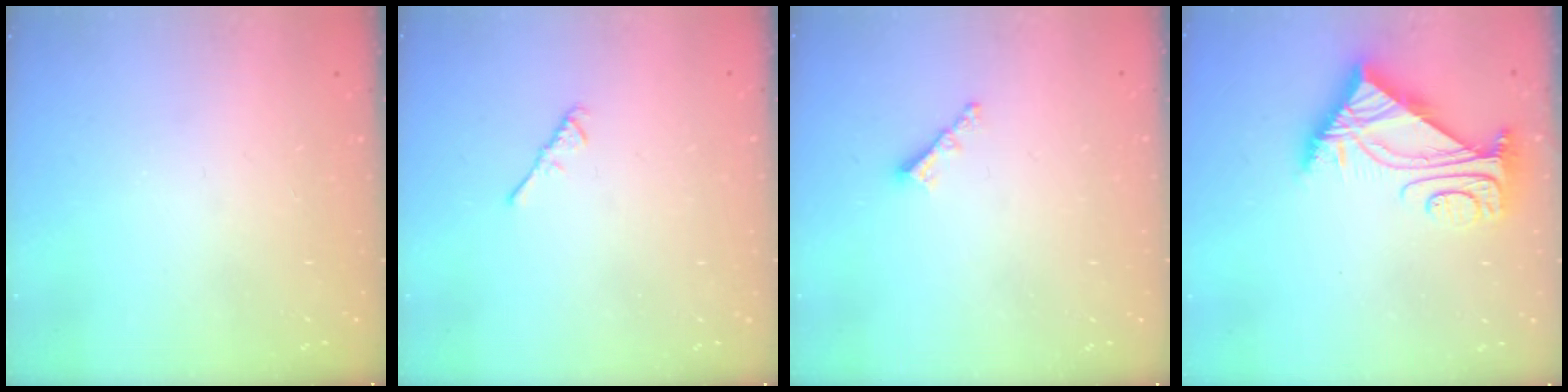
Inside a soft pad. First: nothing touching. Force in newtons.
{"total": 2.6, "press": 2.6, "slide": 0.6}
{"total": 3.1, "press": 3.1, "slide": 0.3}
{"total": 5.9, "press": 5.9, "slide": 0.5}